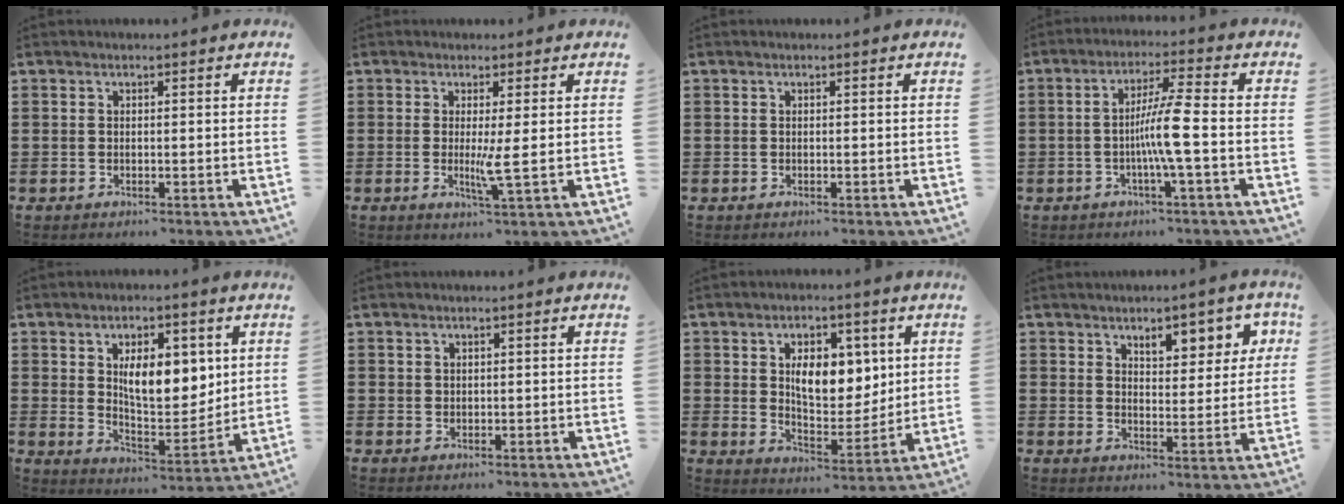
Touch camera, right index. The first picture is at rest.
{"total": 4.0, "force": [-0.3, -0.3, 3.9], "torque": [-0.062, -0.015, -0.010]}
{"total": 0.0}
{"total": 6.8, "force": [-1.4, -0.5, 6.6], "torque": [-0.124, -0.008, -0.033]}
{"total": 9.5, "force": [3.5, 4.7, 7.4], "torque": [-0.117, -0.008, 0.056]}
{"total": 1.0, "force": [0.7, 0.7, 0.2], "torque": [-0.004, 0.001, 0.013]}
{"total": 8.9, "force": [2.9, 5.3, 6.6], "torque": [-0.106, 0.000, 0.045]}
{"total": 5.8, "force": [3.7, 2.7, 3.6], "torque": [-0.050, -0.009, 0.056]}